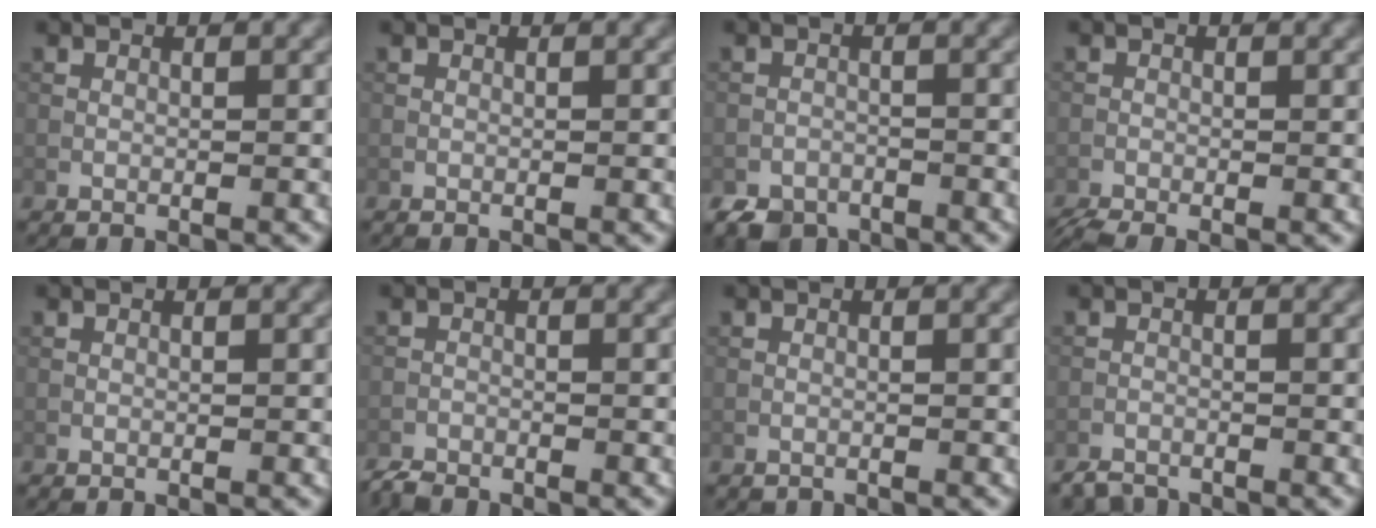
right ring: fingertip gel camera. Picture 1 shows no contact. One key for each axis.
{"total": 0.0}
{"total": 3.4, "fx": -2.7, "fy": 1.9, "fz": 0.7, "tx": -0.004, "ty": -0.005, "tz": -0.046}
{"total": 2.3, "fx": -2.0, "fy": 0.5, "fz": 0.9, "tx": -0.021, "ty": -0.011, "tz": -0.048}
{"total": 0.0}
{"total": 1.6, "fx": -1.5, "fy": 0.3, "fz": 0.2, "tx": -0.006, "ty": -0.003, "tz": -0.036}
{"total": 0.8, "fx": -0.8, "fy": 0.1, "fz": -0.1, "tx": 0.003, "ty": -0.005, "tz": -0.015}
{"total": 1.7, "fx": -1.7, "fy": 0.4, "fz": 0.2, "tx": -0.002, "ty": -0.003, "tz": -0.036}